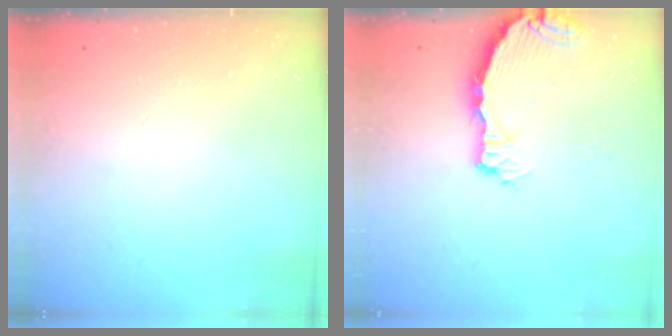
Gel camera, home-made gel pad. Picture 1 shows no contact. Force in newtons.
{"total": 4.0, "press": 4.0, "slide": 0.5}